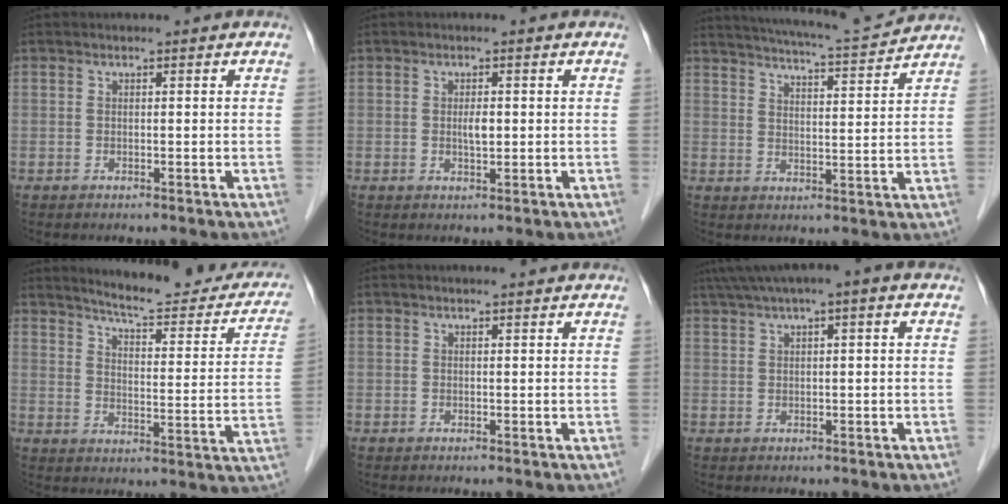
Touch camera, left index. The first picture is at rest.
{"total": 1.7, "force": [0.0, 0.5, 1.6], "torque": [-0.032, 0.000, 0.000]}
{"total": 13.0, "force": [12.3, 0.2, 4.2], "torque": [-0.077, 0.001, 0.172]}
{"total": 20.3, "force": [18.2, 3.6, 8.2], "torque": [-0.094, -0.046, 0.216]}
{"total": 1.6, "force": [1.5, 0.0, 0.6], "torque": [-0.009, 0.011, 0.021]}
{"total": 6.5, "force": [3.9, 0.4, 5.2], "torque": [-0.094, 0.040, 0.063]}